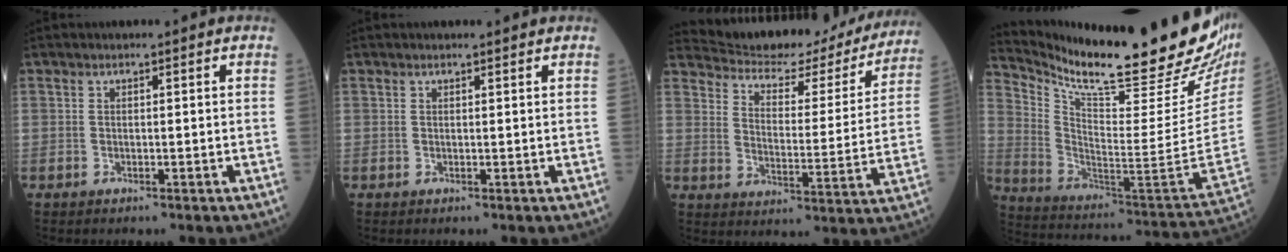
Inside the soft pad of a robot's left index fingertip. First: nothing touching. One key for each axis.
{"total": 1.8, "fx": 1.7, "fy": 0.0, "fz": 0.5, "tx": -0.009, "ty": 0.005, "tz": 0.020}
{"total": 23.4, "fx": 21.7, "fy": 5.2, "fz": 7.1, "tx": -0.101, "ty": -0.035, "tz": 0.277}
{"total": 29.5, "fx": 24.4, "fy": 2.3, "fz": 16.4, "tx": -0.286, "ty": -0.101, "tz": 0.350}